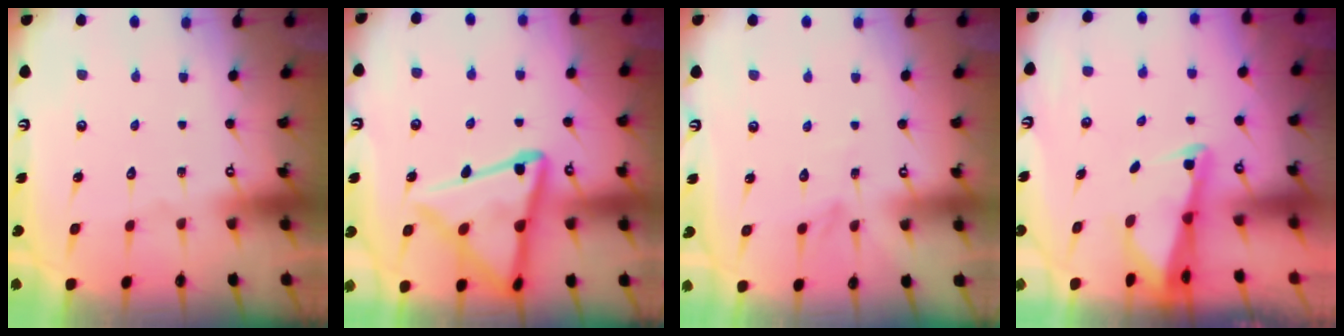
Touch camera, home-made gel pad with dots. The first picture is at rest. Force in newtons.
{"total": 17.3, "press": 17.3, "slide": 1.6}
{"total": 2.8, "press": 2.8, "slide": 0.3}
{"total": 2.5, "press": 2.5, "slide": 0.2}